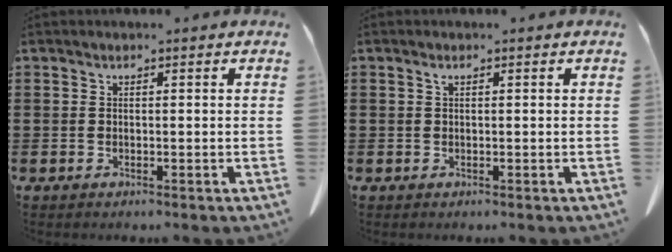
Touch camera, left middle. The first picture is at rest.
{"total": 0.6, "force": [0.2, 0.3, 0.4], "torque": [-0.011, 0.001, 0.005]}